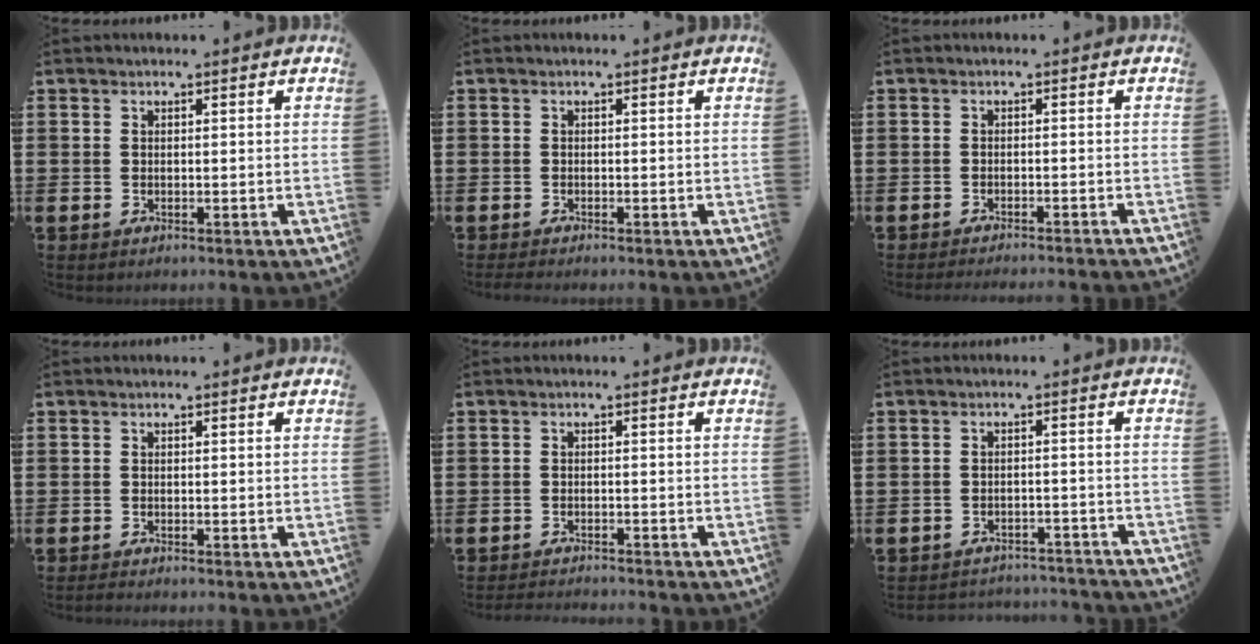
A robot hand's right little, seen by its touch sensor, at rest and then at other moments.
{"total": 0.5, "force": [-0.4, 0.0, 0.3], "torque": [-0.004, -0.002, -0.009]}
{"total": 1.2, "force": [-1.1, -0.3, 0.1], "torque": [0.000, 0.001, -0.023]}
{"total": 0.5, "force": [-0.4, 0.0, 0.2], "torque": [-0.004, -0.002, -0.009]}
{"total": 1.4, "force": [-1.4, -0.1, 0.0], "torque": [-0.002, 0.001, -0.027]}
{"total": 1.9, "force": [-1.9, 0.1, -0.1], "torque": [-0.006, 0.003, -0.043]}